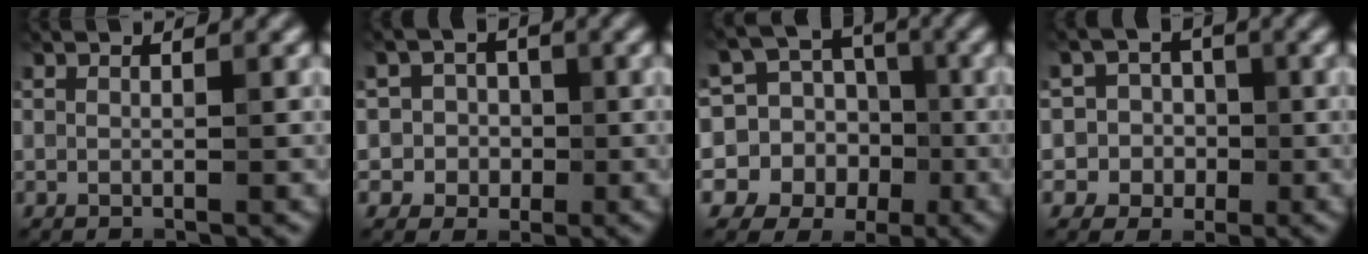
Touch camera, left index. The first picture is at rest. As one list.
[{"total": 3.8, "force": [-0.6, 3.7, 0.4], "torque": [0.019, 0.016, -0.033]}, {"total": 12.0, "force": [-2.3, 11.3, 3.6], "torque": [-0.096, 0.011, -0.052]}, {"total": 4.7, "force": [-0.8, 4.6, 0.4], "torque": [0.019, 0.023, -0.042]}]